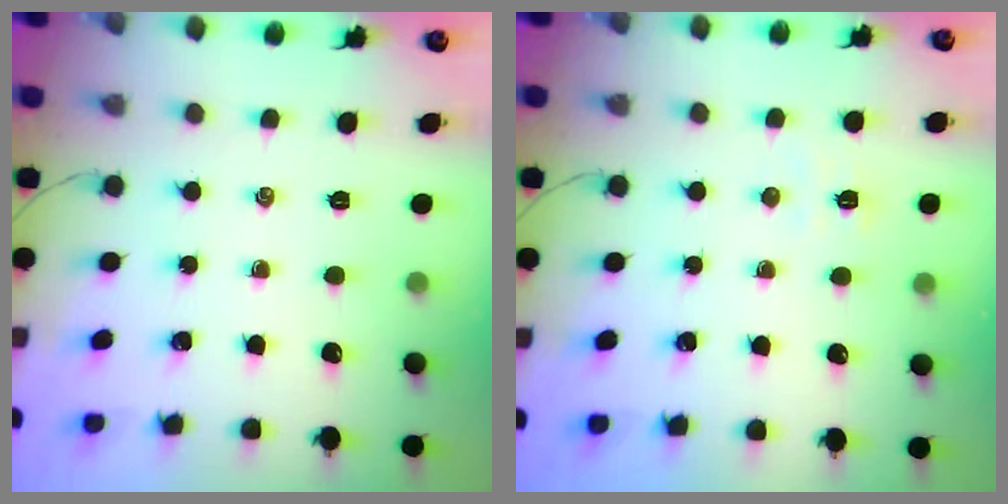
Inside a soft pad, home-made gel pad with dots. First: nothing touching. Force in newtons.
{"total": 4.0, "press": 3.9, "slide": 1.0}